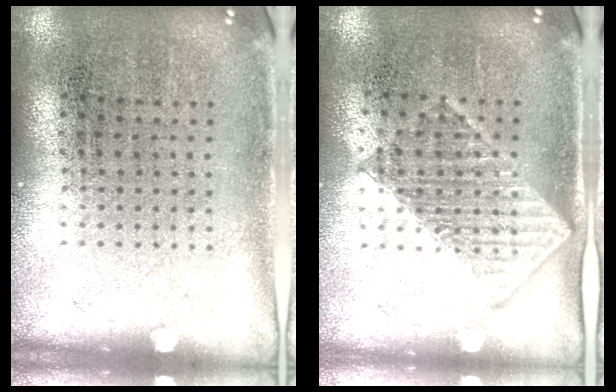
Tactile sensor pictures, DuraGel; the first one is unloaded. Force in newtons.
{"total": 1.4, "press": 1.3, "slide": 0.6}